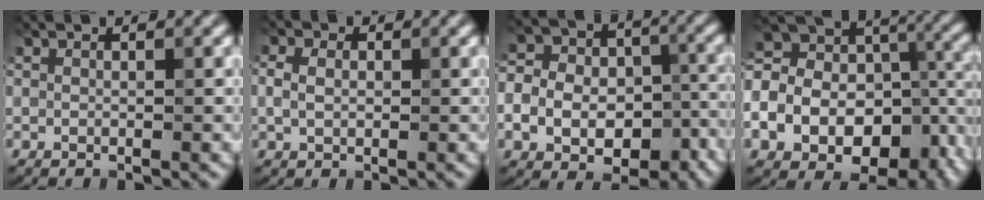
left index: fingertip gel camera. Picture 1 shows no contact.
{"total": 2.5, "force": [0.3, 1.9, 1.6], "torque": [-0.034, 0.007, 0.003]}
{"total": 12.4, "force": [-5.1, 9.2, 6.5], "torque": [-0.101, -0.014, -0.096]}
{"total": 19.4, "force": [-6.9, 13.8, 11.7], "torque": [-0.250, -0.014, -0.090]}